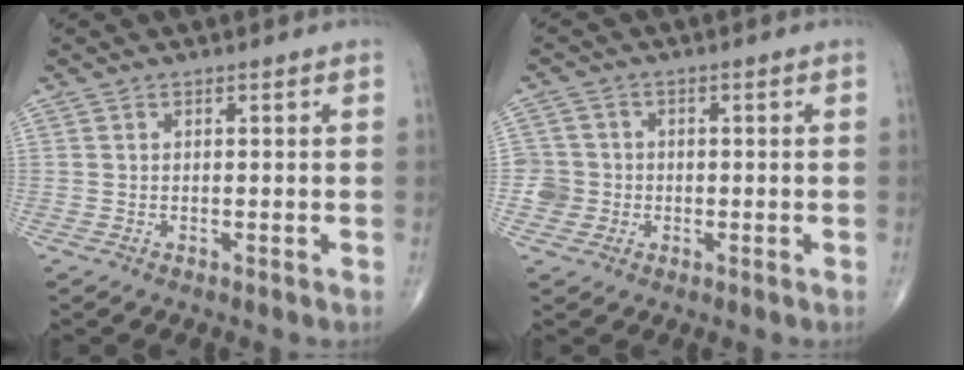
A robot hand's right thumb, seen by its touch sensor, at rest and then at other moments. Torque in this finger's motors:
{"motor_torque": [-0.10, -0.12, 0.09, 0.04, -0.03]}